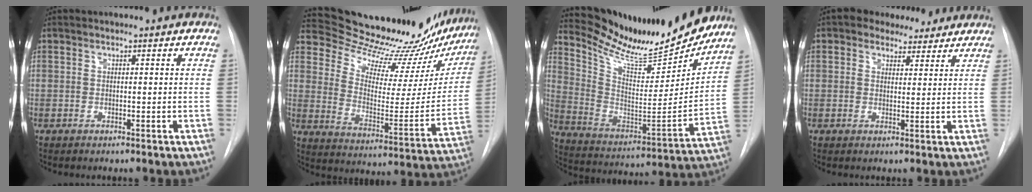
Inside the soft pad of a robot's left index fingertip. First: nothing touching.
{"total": 26.0, "force": [24.2, 6.1, 7.2], "torque": [-0.104, -0.073, 0.319]}
{"total": 23.0, "force": [20.8, 3.7, 9.1], "torque": [-0.157, -0.050, 0.324]}
{"total": 7.3, "force": [6.0, 3.6, 2.1], "torque": [-0.020, 0.017, 0.076]}